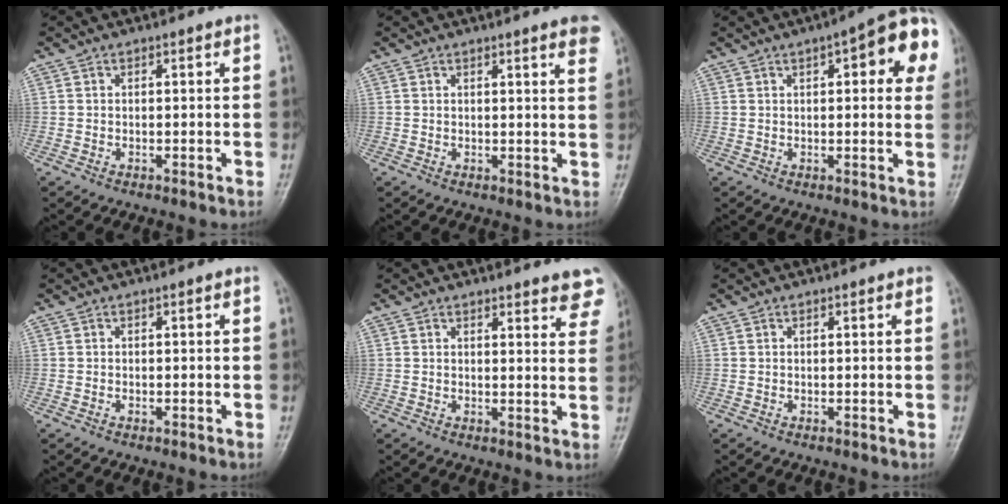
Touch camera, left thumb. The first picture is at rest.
{"total": 5.2, "force": [3.5, 0.5, 3.8], "torque": [-0.036, -0.008, 0.033]}
{"total": 13.1, "force": [4.6, 4.4, 11.4], "torque": [-0.104, 0.008, 0.043]}
{"total": 0.6, "force": [-0.2, 0.4, 0.4], "torque": [-0.007, 0.009, -0.003]}
{"total": 8.3, "force": [7.0, 2.3, 3.9], "torque": [-0.012, -0.032, 0.065]}
{"total": 0.6, "force": [0.3, 0.1, 0.4], "torque": [-0.007, 0.001, 0.000]}